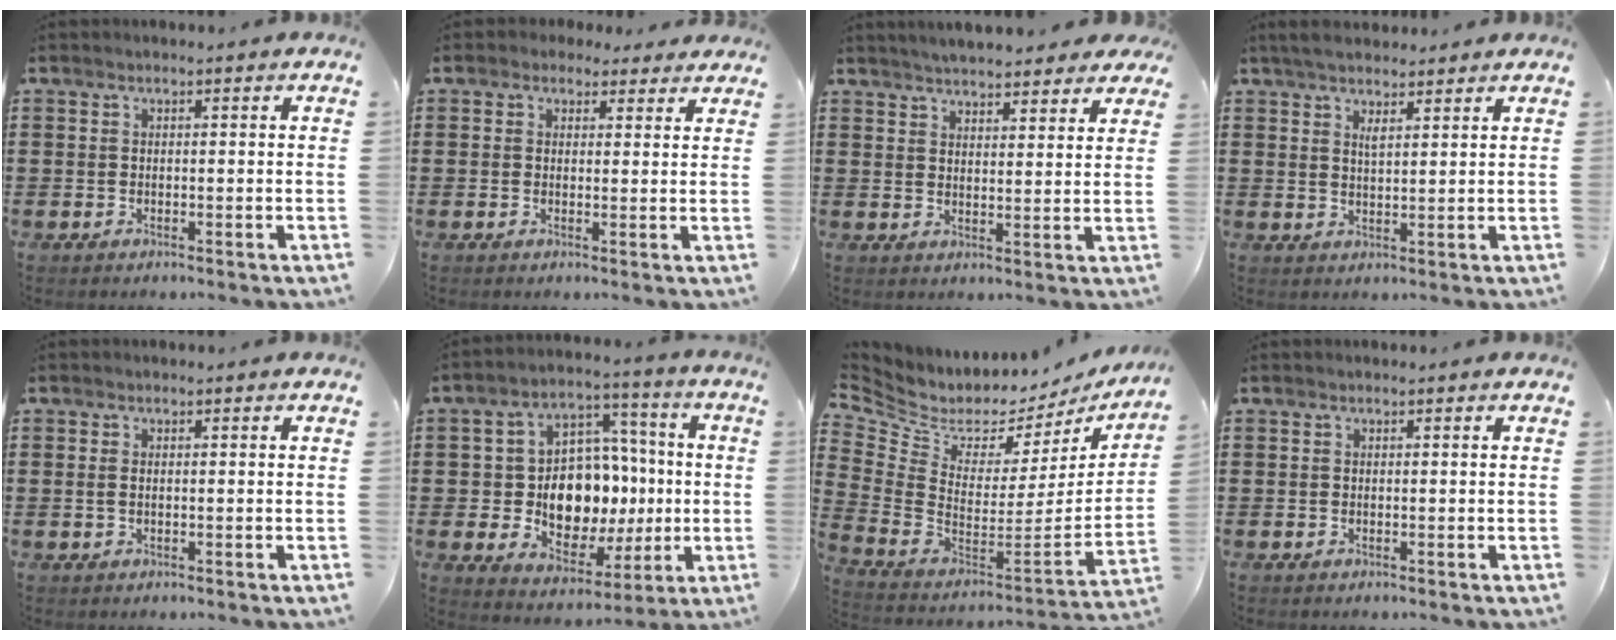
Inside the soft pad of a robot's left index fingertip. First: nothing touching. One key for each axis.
{"total": 2.5, "fx": 2.0, "fy": 1.4, "fz": 0.5, "tx": -0.010, "ty": -0.001, "tz": 0.035}
{"total": 4.3, "fx": 4.1, "fy": 0.4, "fz": 0.9, "tx": -0.032, "ty": -0.012, "tz": 0.075}
{"total": 3.4, "fx": 2.8, "fy": 0.7, "fz": 1.7, "tx": -0.038, "ty": 0.002, "tz": 0.051}
{"total": 1.2, "fx": -0.1, "fy": 0.6, "fz": 1.0, "tx": -0.021, "ty": 0.003, "tz": -0.002}
{"total": 11.9, "fx": 0.1, "fy": 9.5, "fz": 7.1, "tx": -0.128, "ty": -0.001, "tz": 0.006}
{"total": 4.1, "fx": 3.2, "fy": 2.4, "fz": 0.9, "tx": -0.053, "ty": -0.048, "tz": 0.051}
{"total": 0.0}